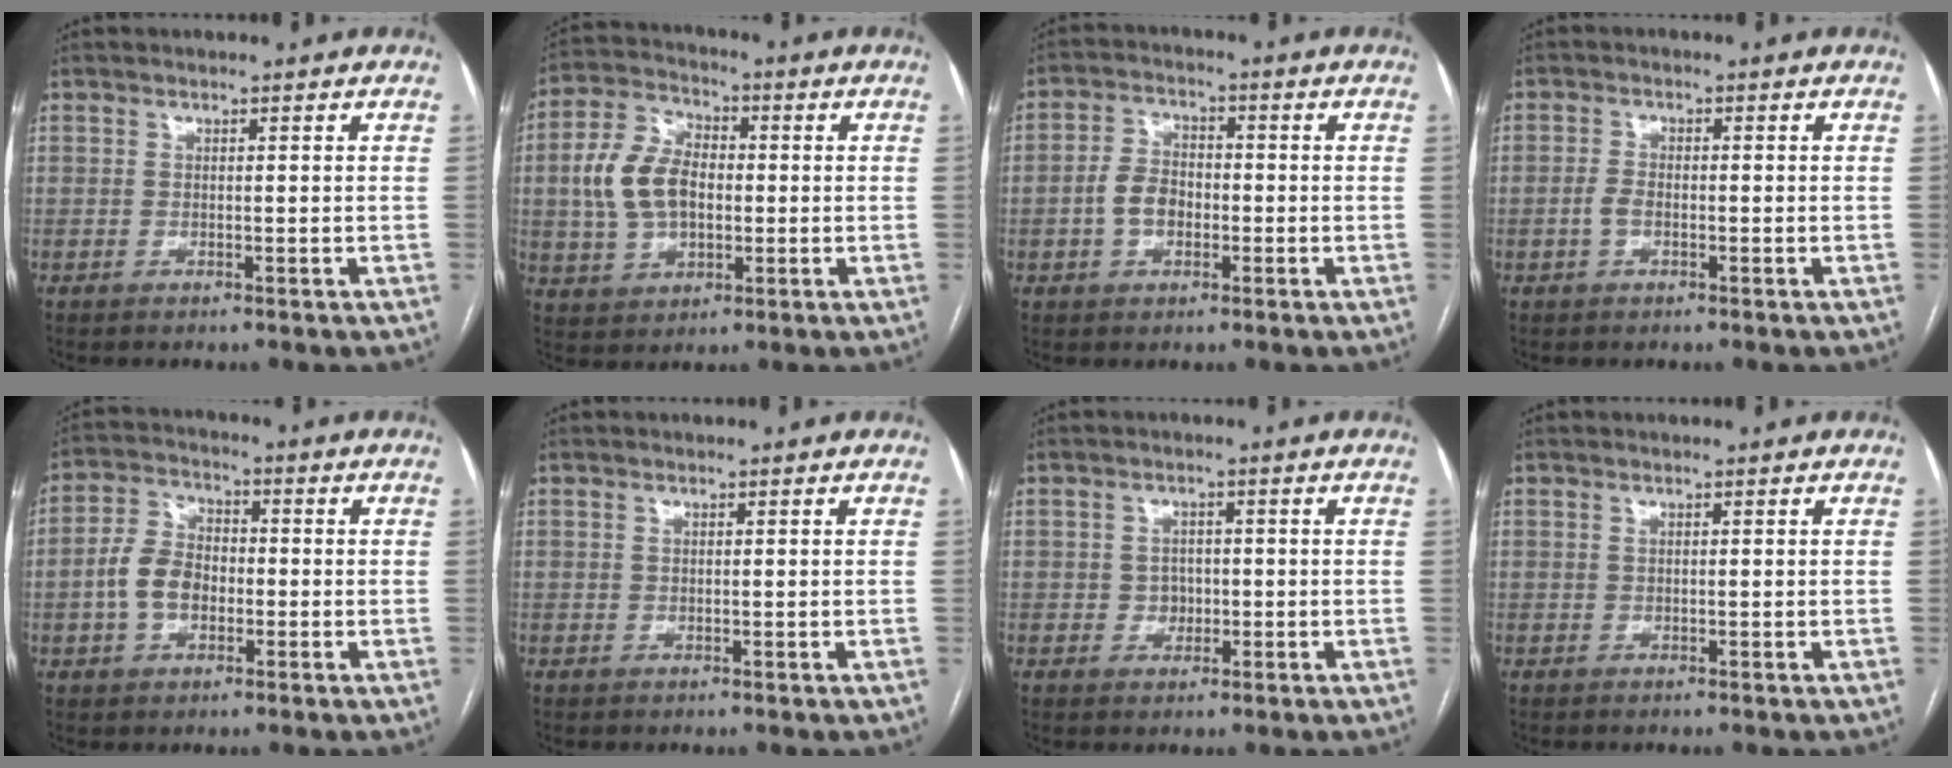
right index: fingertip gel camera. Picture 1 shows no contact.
{"total": 11.0, "force": [0.0, 7.2, 8.3], "torque": [-0.188, 0.026, 0.003]}
{"total": 5.8, "force": [-1.3, 3.9, 4.1], "torque": [-0.089, 0.016, -0.025]}
{"total": 2.4, "force": [-0.7, 1.3, 1.9], "torque": [-0.044, 0.004, -0.014]}
{"total": 7.6, "force": [-1.5, 5.1, 5.4], "torque": [-0.122, 0.020, -0.030]}
{"total": 0.0}
{"total": 2.6, "force": [-0.4, 2.3, 1.2], "torque": [-0.011, 0.005, -0.003]}
{"total": 0.0}